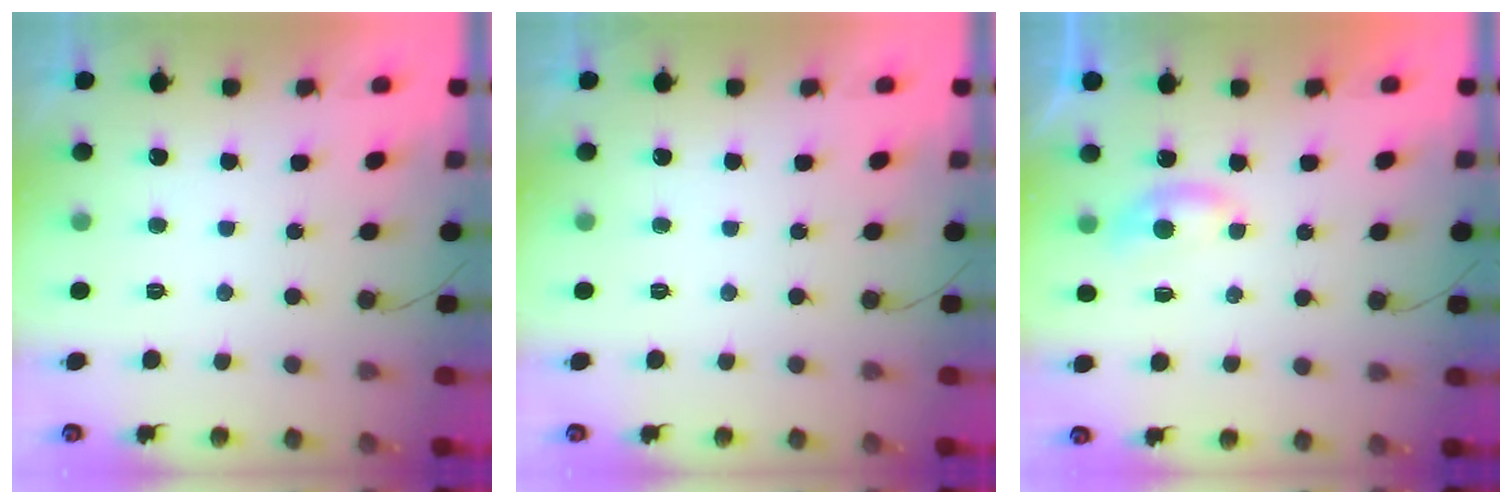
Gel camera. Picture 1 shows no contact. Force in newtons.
{"total": 0.0}
{"total": 4.7, "press": 4.6, "slide": 0.6}